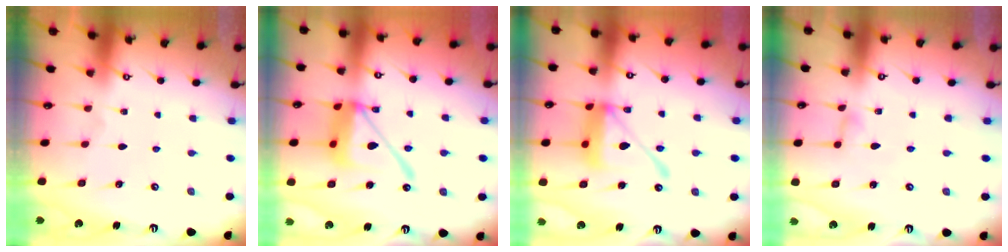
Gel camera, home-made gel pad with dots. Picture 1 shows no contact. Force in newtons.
{"total": 15.7, "press": 15.6, "slide": 1.7}
{"total": 14.6, "press": 14.5, "slide": 1.7}
{"total": 3.0, "press": 3.0, "slide": 0.3}